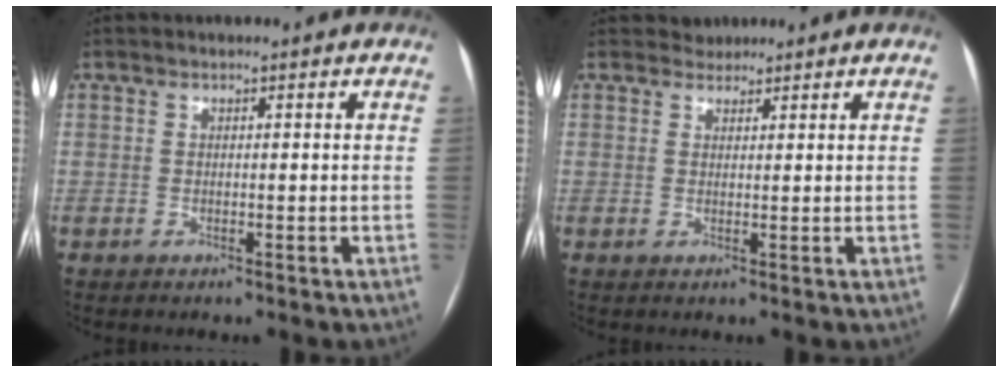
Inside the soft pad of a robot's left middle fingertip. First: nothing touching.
{"total": 1.8, "force": [1.6, 0.8, -0.4], "torque": [0.007, 0.009, 0.023]}